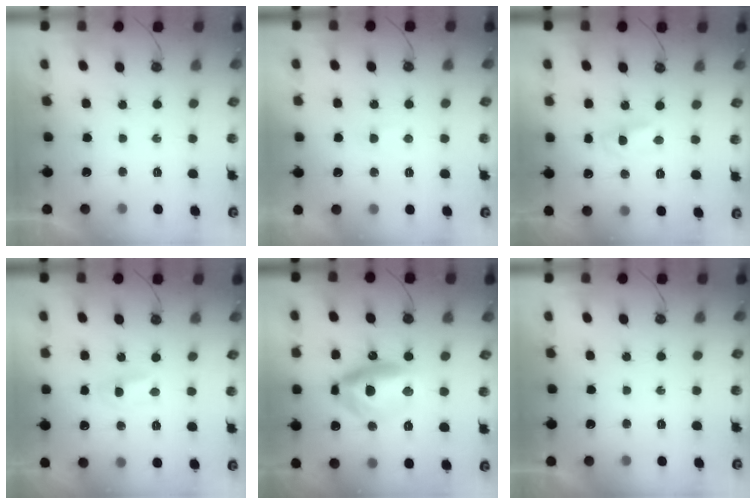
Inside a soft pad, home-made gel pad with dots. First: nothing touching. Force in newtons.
{"total": 1.4, "press": 1.4, "slide": 0.3}
{"total": 2.8, "press": 2.8, "slide": 0.3}
{"total": 2.0, "press": 1.9, "slide": 0.7}
{"total": 14.5, "press": 14.3, "slide": 1.9}
{"total": 0.0}